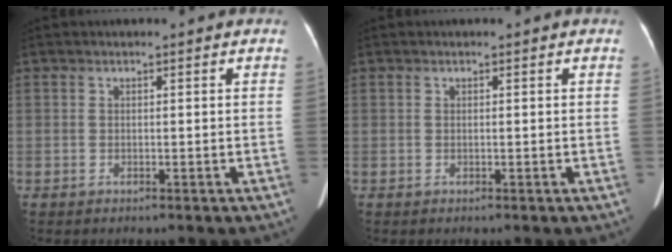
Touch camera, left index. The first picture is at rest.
{"total": 0.0}